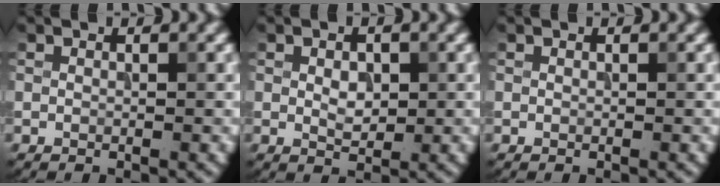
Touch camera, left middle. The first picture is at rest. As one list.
[{"total": 2.0, "force": [0.2, 1.3, 1.6], "torque": [-0.028, -0.001, 0.005]}, {"total": 0.0}]